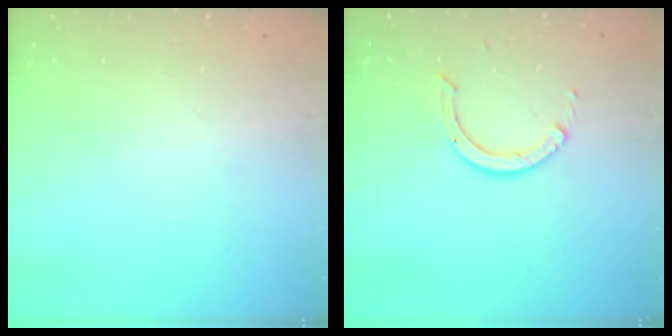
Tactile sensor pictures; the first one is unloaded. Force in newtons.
{"total": 6.7, "press": 6.7, "slide": 0.5}